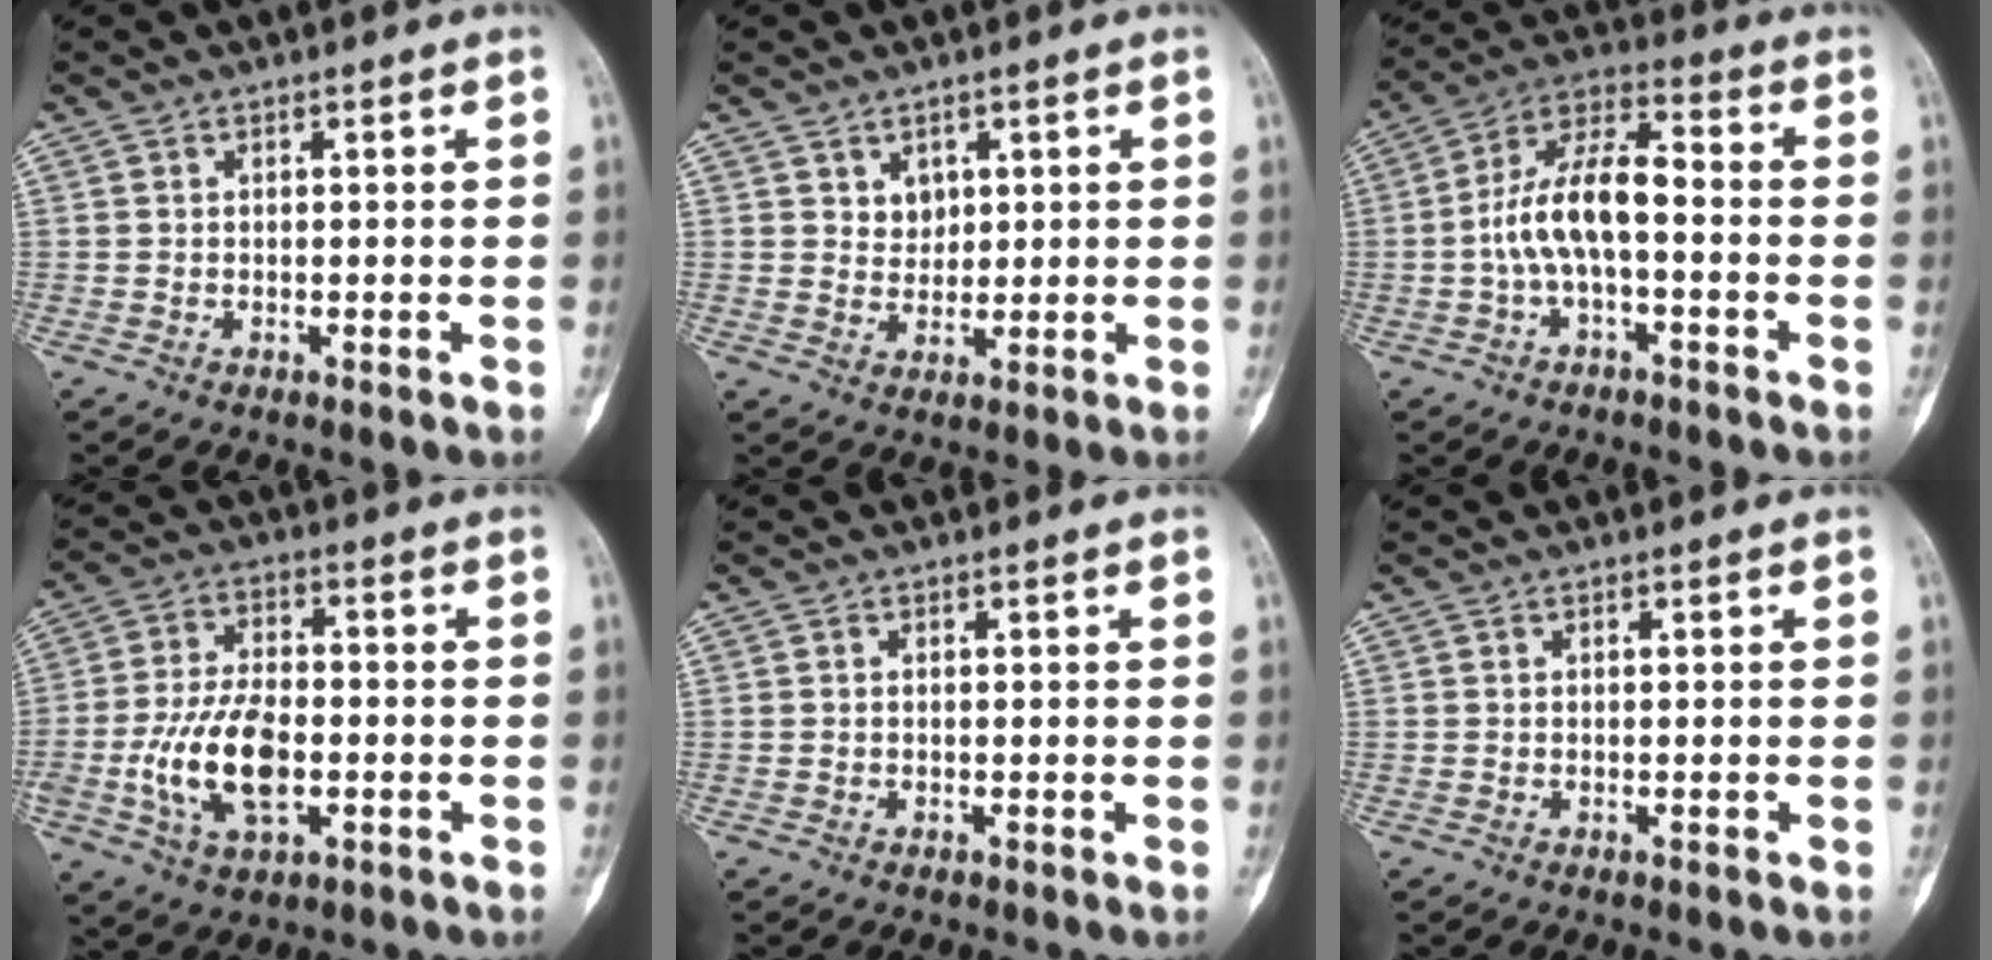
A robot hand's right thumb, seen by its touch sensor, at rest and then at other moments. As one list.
[{"total": 3.0, "force": [1.4, 2.3, 1.1], "torque": [-0.002, -0.011, 0.028]}, {"total": 11.1, "force": [-1.6, 4.8, 9.9], "torque": [-0.188, 0.046, -0.035]}, {"total": 13.2, "force": [-2.7, 7.0, 10.8], "torque": [-0.207, 0.011, -0.048]}, {"total": 0.0}, {"total": 0.0}]